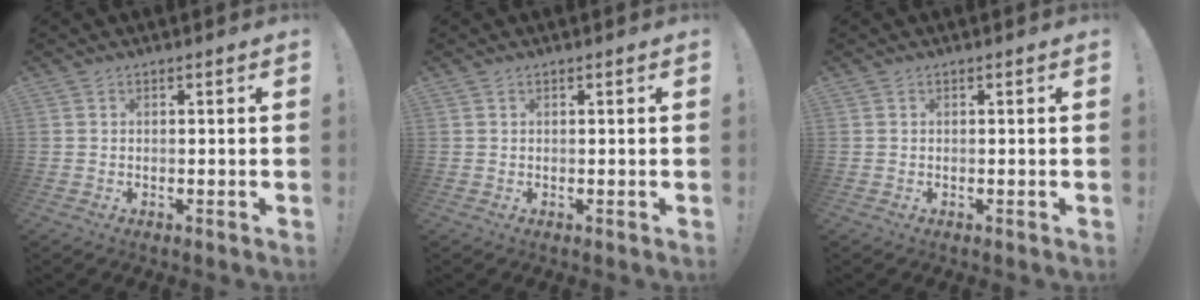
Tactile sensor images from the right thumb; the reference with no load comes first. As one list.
[{"total": 0.0}, {"total": 0.0}]